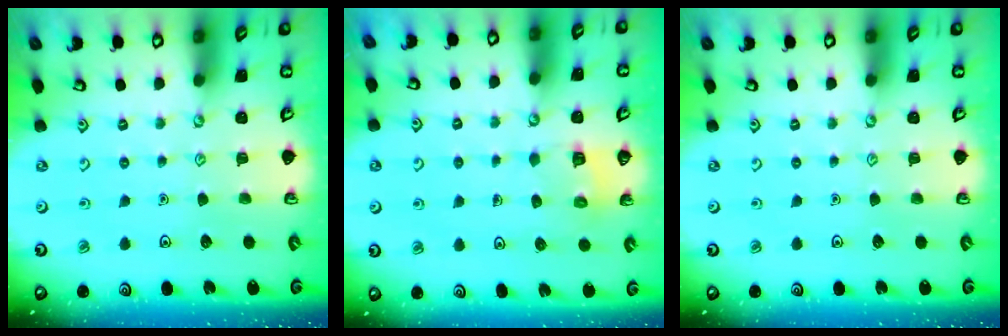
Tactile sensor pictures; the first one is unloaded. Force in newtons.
{"total": 3.2, "press": 3.2, "slide": 0.2}
{"total": 0.0}